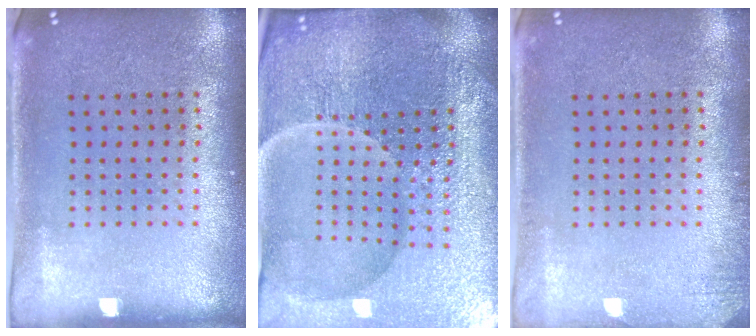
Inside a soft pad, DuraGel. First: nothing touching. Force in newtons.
{"total": 5.7, "press": 5.4, "slide": 2.0}
{"total": 1.2, "press": 1.2, "slide": 0.2}